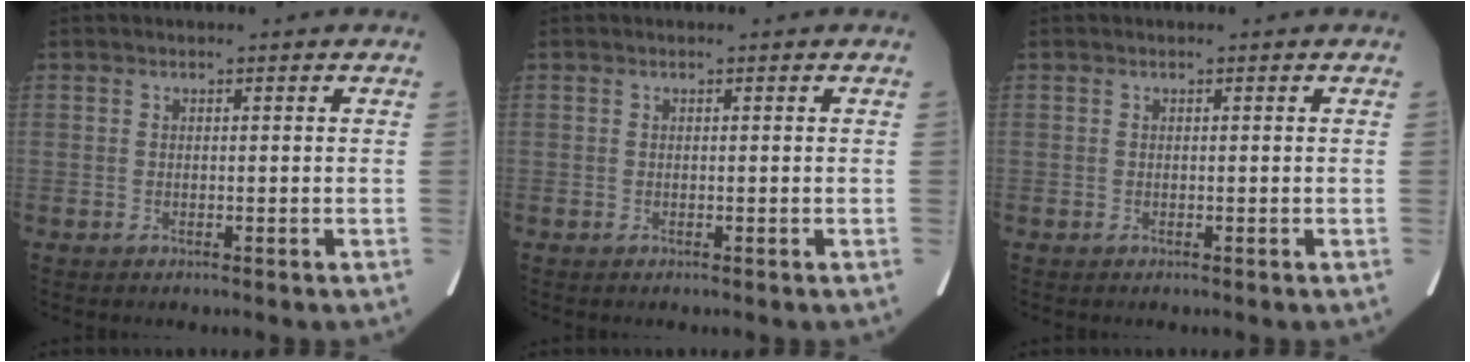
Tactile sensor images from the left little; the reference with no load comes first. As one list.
[{"total": 0.0}, {"total": 0.0}]